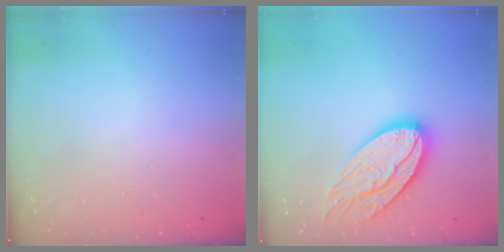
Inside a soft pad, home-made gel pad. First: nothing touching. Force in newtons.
{"total": 16.2, "press": 16.1, "slide": 1.1}